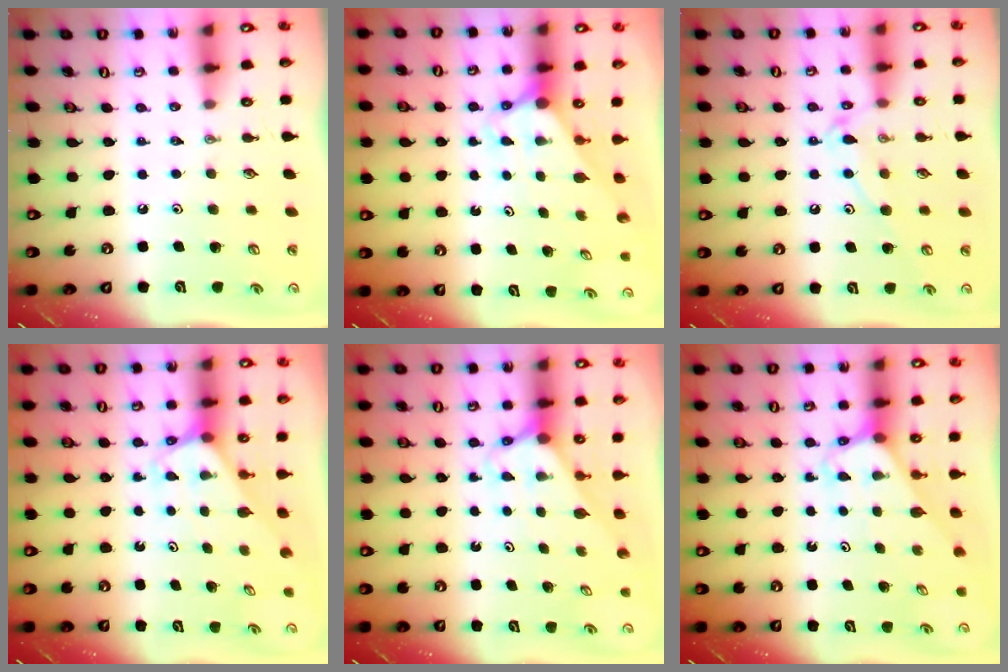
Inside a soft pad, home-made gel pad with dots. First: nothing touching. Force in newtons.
{"total": 3.0, "press": 3.0, "slide": 0.0}
{"total": 11.8, "press": 11.7, "slide": 1.0}
{"total": 2.5, "press": 2.5, "slide": 0.1}
{"total": 2.7, "press": 2.7, "slide": 0.1}
{"total": 3.1, "press": 3.1, "slide": 0.2}